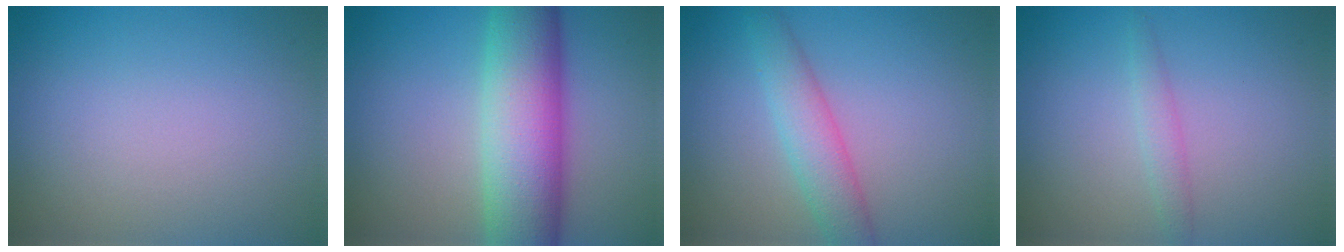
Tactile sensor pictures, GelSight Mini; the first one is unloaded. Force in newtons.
{"total": 10.3, "press": 10.3, "slide": 0.3}
{"total": 3.6, "press": 3.6, "slide": 0.1}
{"total": 1.4, "press": 1.4, "slide": 0.0}